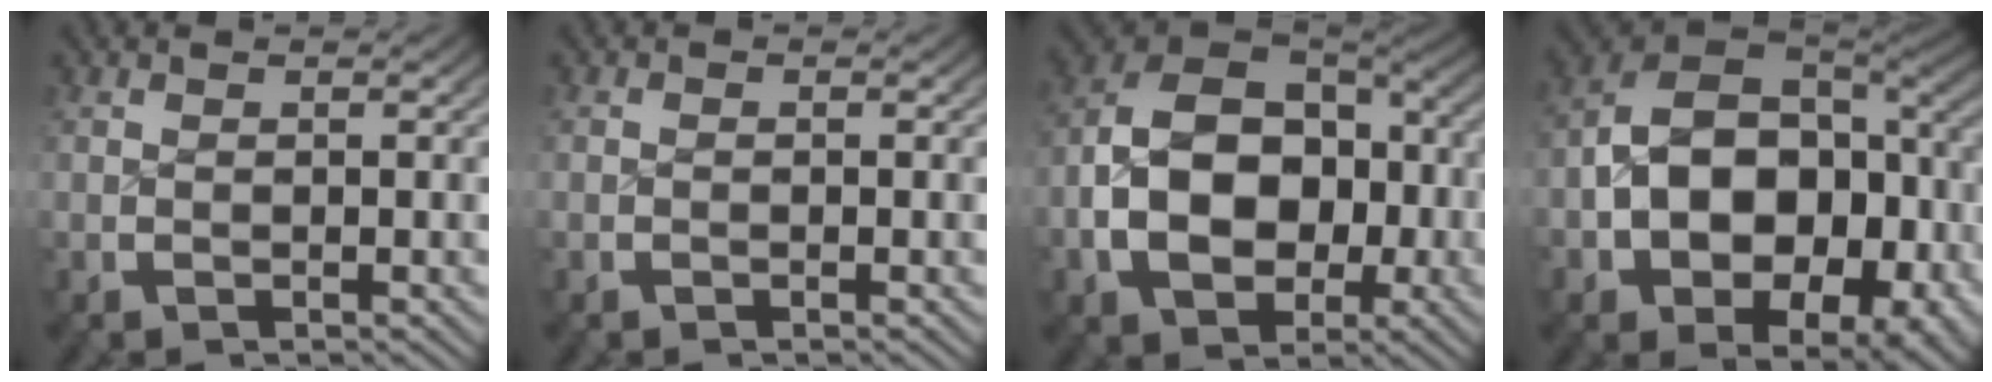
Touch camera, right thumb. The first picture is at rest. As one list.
[{"total": 1.3, "force": [-1.2, 0.1, -0.5], "torque": [-0.002, -0.006, -0.021]}, {"total": 13.4, "force": [-3.4, 9.9, 8.3], "torque": [-0.199, -0.045, -0.043]}, {"total": 15.3, "force": [-3.7, 11.2, 9.7], "torque": [-0.228, -0.064, -0.039]}]